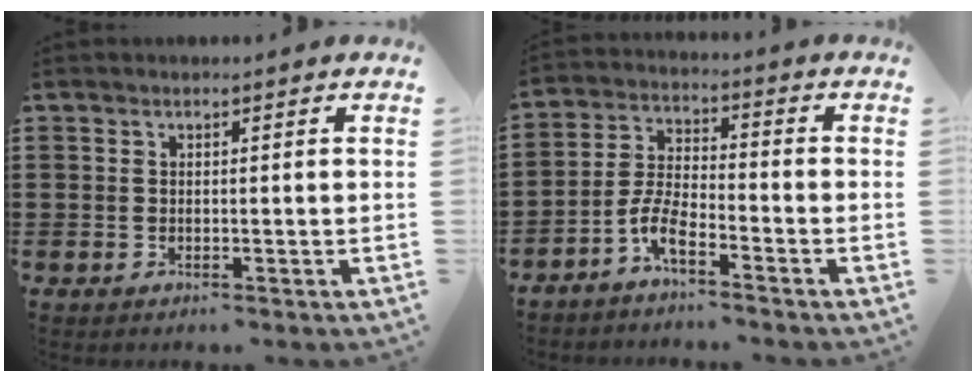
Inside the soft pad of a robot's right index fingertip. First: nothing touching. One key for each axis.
{"total": 5.4, "fx": -3.9, "fy": 1.3, "fz": 3.6, "tx": -0.098, "ty": -0.008, "tz": -0.083}